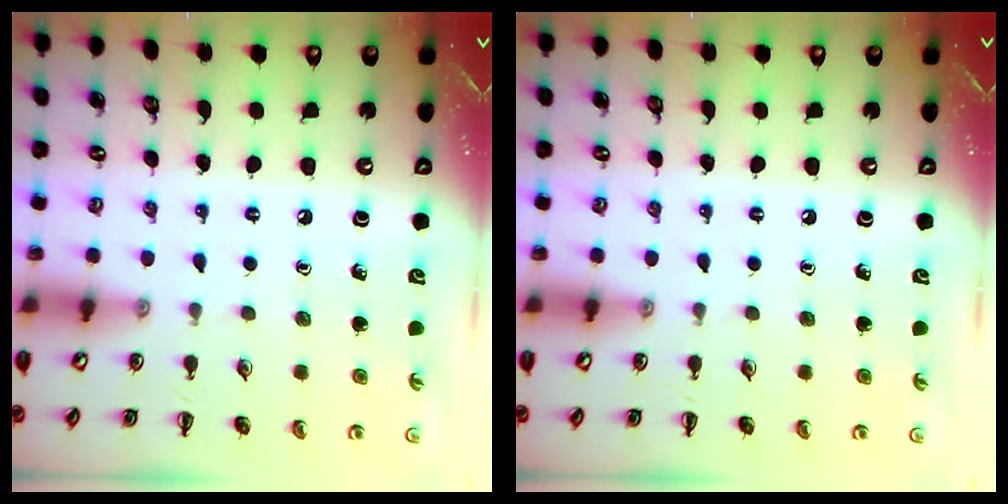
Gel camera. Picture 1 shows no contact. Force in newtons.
{"total": 0.0}